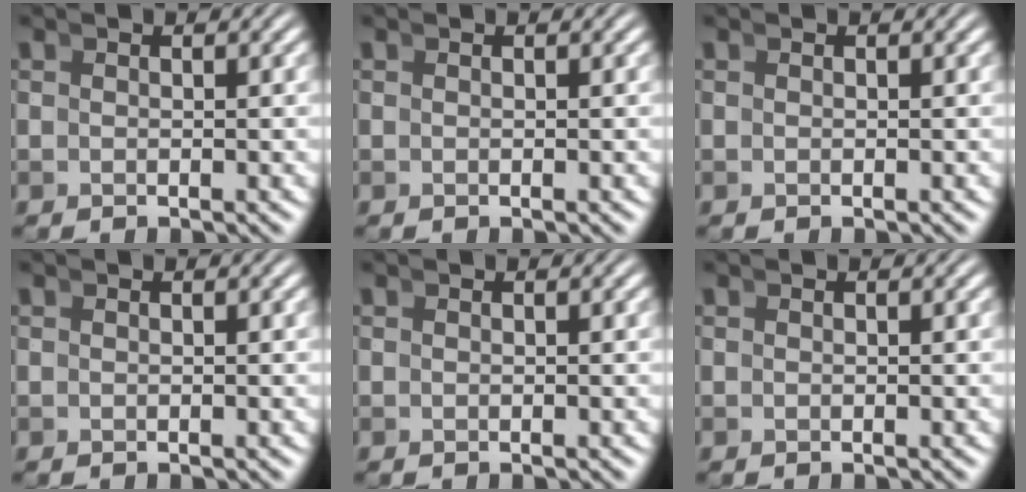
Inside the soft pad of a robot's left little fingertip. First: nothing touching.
{"total": 0.0}
{"total": 0.0}
{"total": 0.0}
{"total": 0.0}
{"total": 0.0}